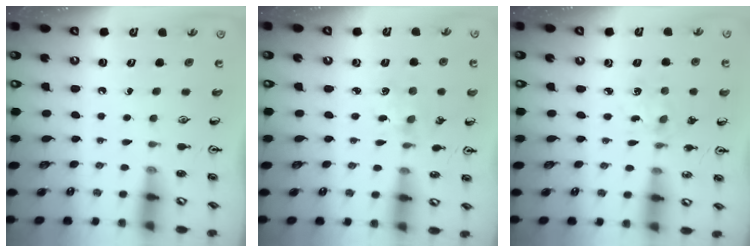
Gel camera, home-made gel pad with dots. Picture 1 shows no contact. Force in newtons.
{"total": 2.1, "press": 2.1, "slide": 0.4}
{"total": 2.2, "press": 2.2, "slide": 0.5}